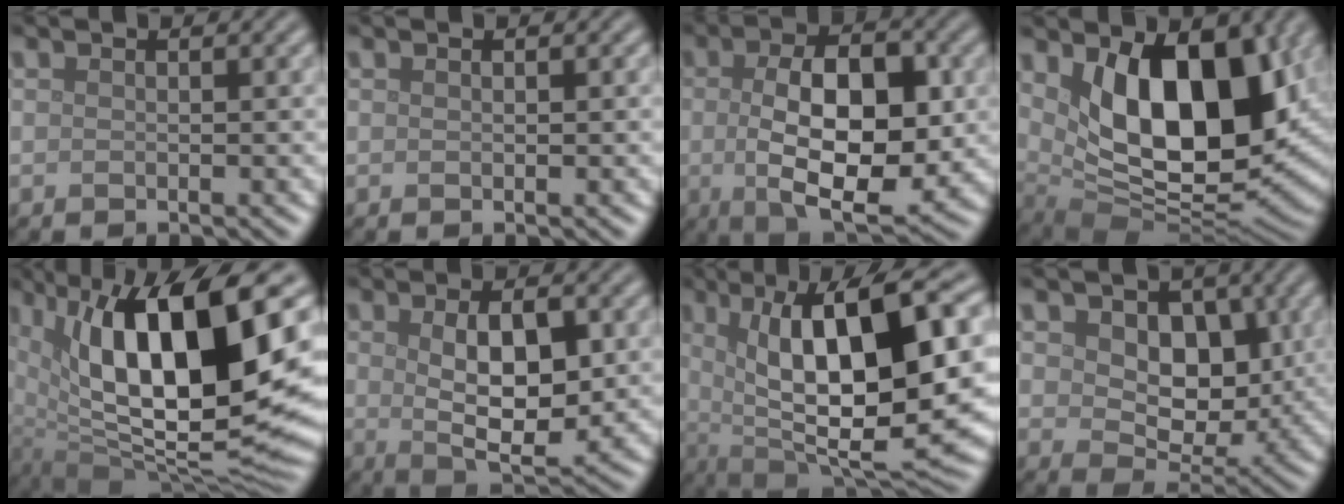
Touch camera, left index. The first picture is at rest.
{"total": 0.0}
{"total": 10.5, "force": [-0.2, 4.8, 9.3], "torque": [-0.133, -0.003, -0.002]}
{"total": 13.3, "force": [3.2, 6.7, 11.0], "torque": [-0.146, -0.024, 0.056]}
{"total": 15.9, "force": [5.1, 6.4, 13.6], "torque": [-0.214, -0.010, 0.090]}
{"total": 7.0, "force": [0.6, 3.2, 6.3], "torque": [-0.105, -0.006, 0.014]}
{"total": 15.4, "force": [3.5, 5.3, 14.0], "torque": [-0.214, 0.002, 0.057]}
{"total": 6.1, "force": [1.6, 4.1, 4.2], "torque": [-0.068, -0.014, 0.021]}